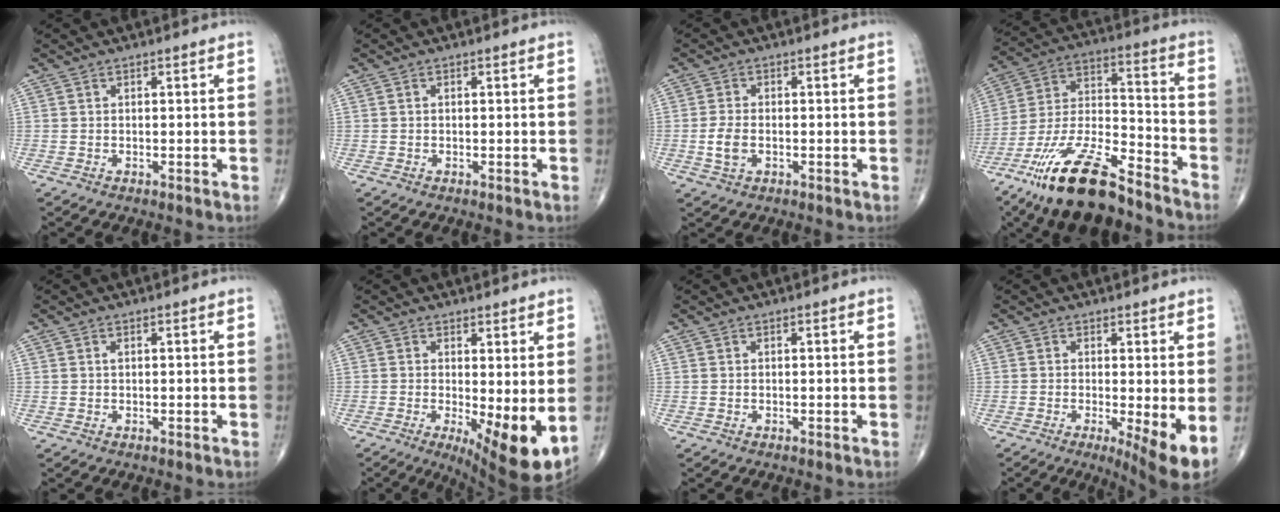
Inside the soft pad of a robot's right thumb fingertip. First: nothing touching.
{"total": 0.0}
{"total": 3.9, "force": [-0.8, 2.3, 3.0], "torque": [-0.063, 0.003, -0.015]}
{"total": 20.4, "force": [-14.8, 6.2, 12.5], "torque": [-0.252, 0.063, -0.270]}
{"total": 0.6, "force": [0.2, 0.4, 0.4], "torque": [-0.007, 0.002, 0.004]}
{"total": 10.0, "force": [-0.9, 3.0, 9.4], "torque": [-0.138, -0.025, -0.006]}
{"total": 0.0}
{"total": 6.8, "force": [-0.9, 1.4, 6.5], "torque": [-0.101, -0.020, -0.014]}